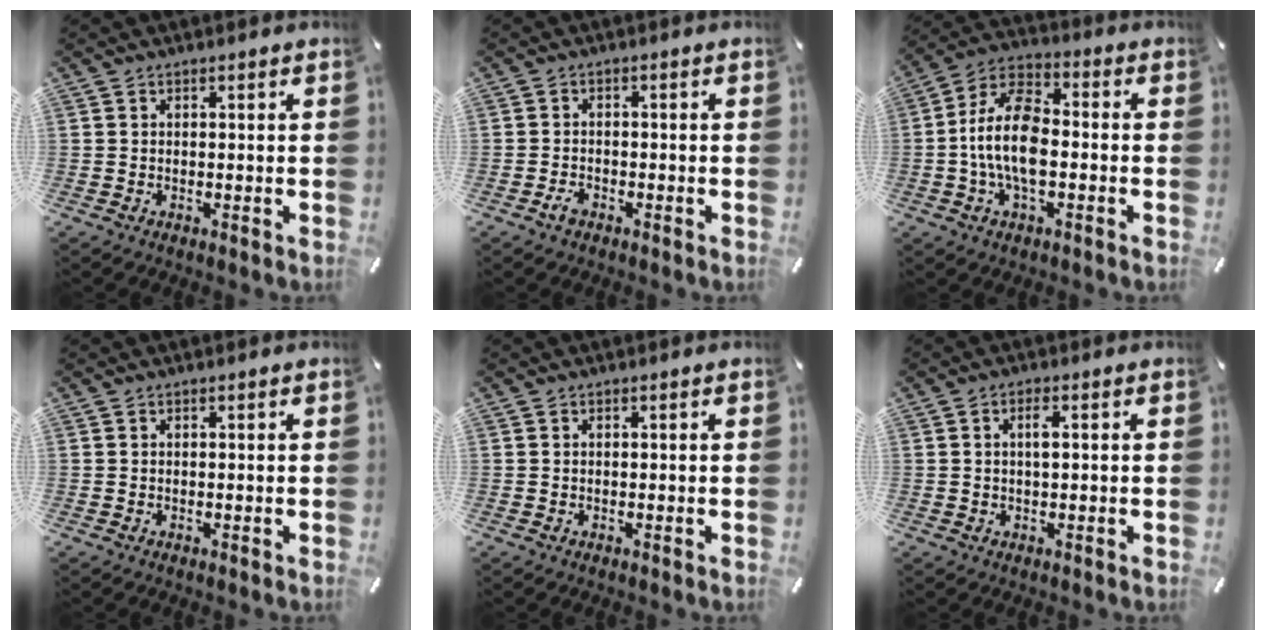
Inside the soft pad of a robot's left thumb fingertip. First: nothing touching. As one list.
[{"total": 2.1, "force": [-1.4, 1.2, 1.0], "torque": [-0.020, 0.006, -0.028]}, {"total": 12.7, "force": [-2.3, 6.9, 10.4], "torque": [-0.217, 0.011, -0.040]}, {"total": 0.0}, {"total": 0.0}, {"total": 2.6, "force": [0.5, 0.9, 2.4], "torque": [-0.050, 0.005, 0.006]}]